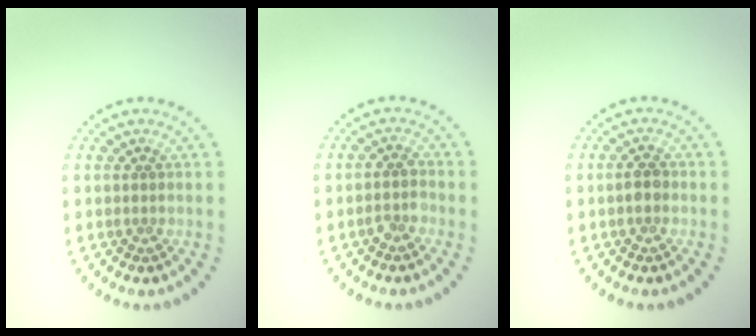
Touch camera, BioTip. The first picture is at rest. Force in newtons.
{"total": 1.5, "press": 1.3, "slide": 0.7}
{"total": 1.4, "press": 1.4, "slide": 0.2}